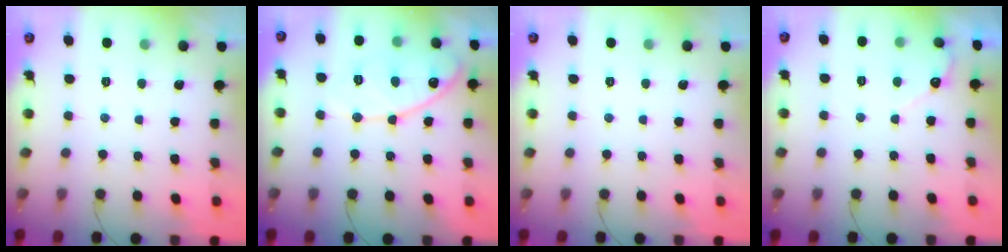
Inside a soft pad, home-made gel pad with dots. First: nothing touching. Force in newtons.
{"total": 12.7, "press": 12.7, "slide": 0.9}
{"total": 0.0}
{"total": 3.3, "press": 3.3, "slide": 0.2}